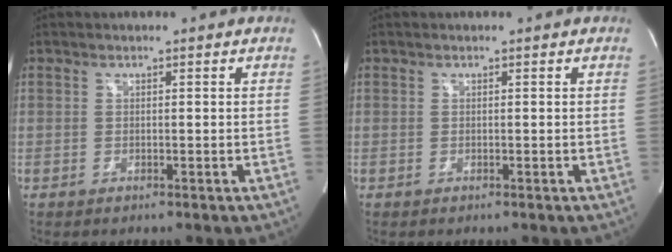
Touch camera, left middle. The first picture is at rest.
{"total": 0.0}